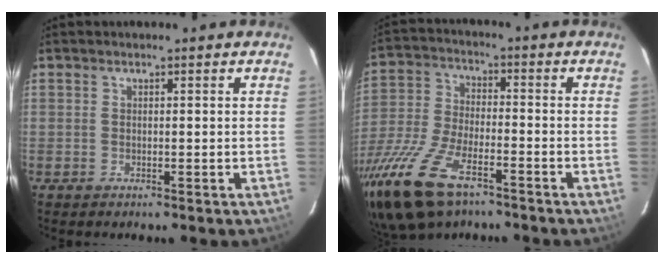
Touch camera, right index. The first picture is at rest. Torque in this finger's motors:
{"motor_torque": [1.44, -0.70, 0.98, 0.21]}